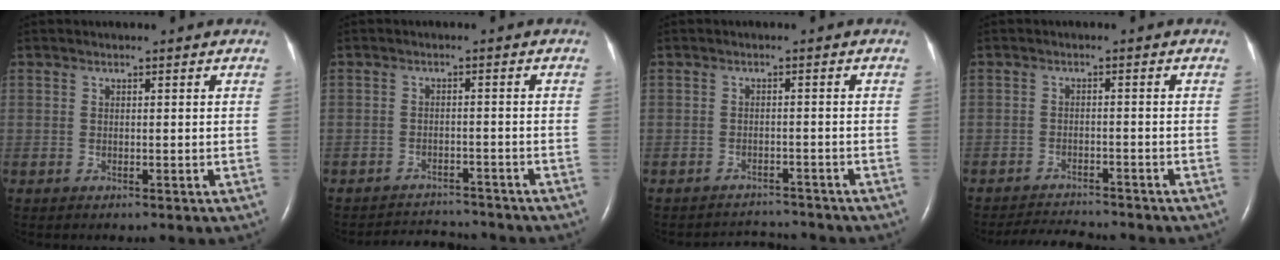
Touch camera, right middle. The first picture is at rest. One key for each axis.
{"total": 5.8, "fx": -5.7, "fy": 0.9, "fz": -0.3, "tx": -0.002, "ty": 0.005, "tz": -0.083}
{"total": 4.0, "fx": -3.9, "fy": 0.2, "fz": -0.9, "tx": 0.006, "ty": 0.001, "tz": -0.059}
{"total": 6.1, "fx": -5.9, "fy": 0.4, "fz": 1.2, "tx": -0.022, "ty": -0.012, "tz": -0.095}